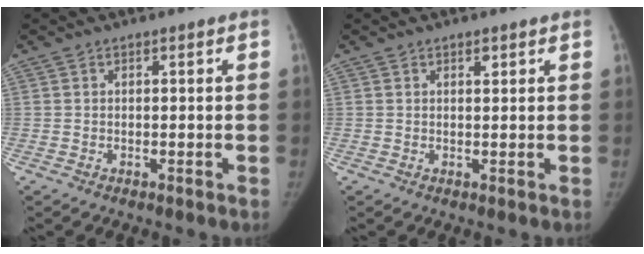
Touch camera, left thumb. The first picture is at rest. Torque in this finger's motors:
{"motor_torque": [0.27, -0.24, -0.10, -0.25, 0.02]}